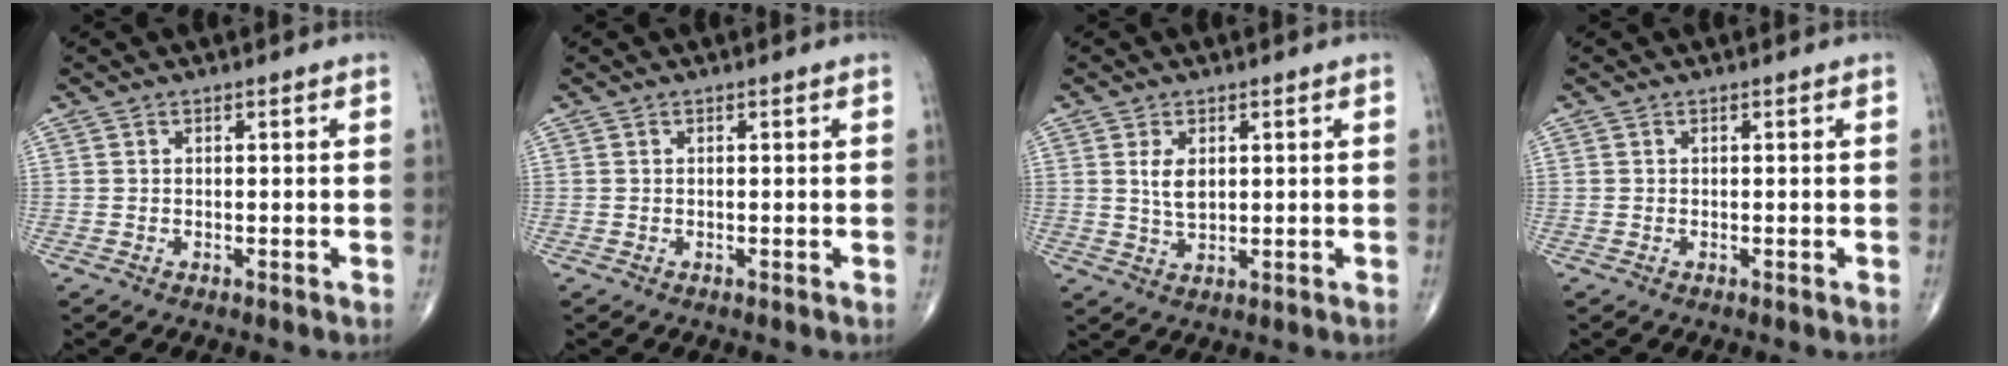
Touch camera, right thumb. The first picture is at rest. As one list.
[{"total": 0.0}, {"total": 4.1, "force": [1.0, 2.3, 3.2], "torque": [-0.056, -0.009, 0.024]}, {"total": 0.0}]